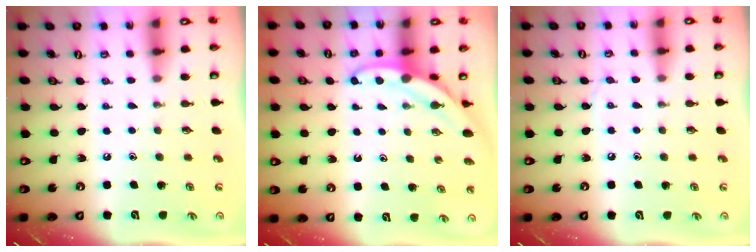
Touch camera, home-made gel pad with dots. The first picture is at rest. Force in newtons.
{"total": 5.1, "press": 5.0, "slide": 0.4}
{"total": 4.6, "press": 4.5, "slide": 0.6}